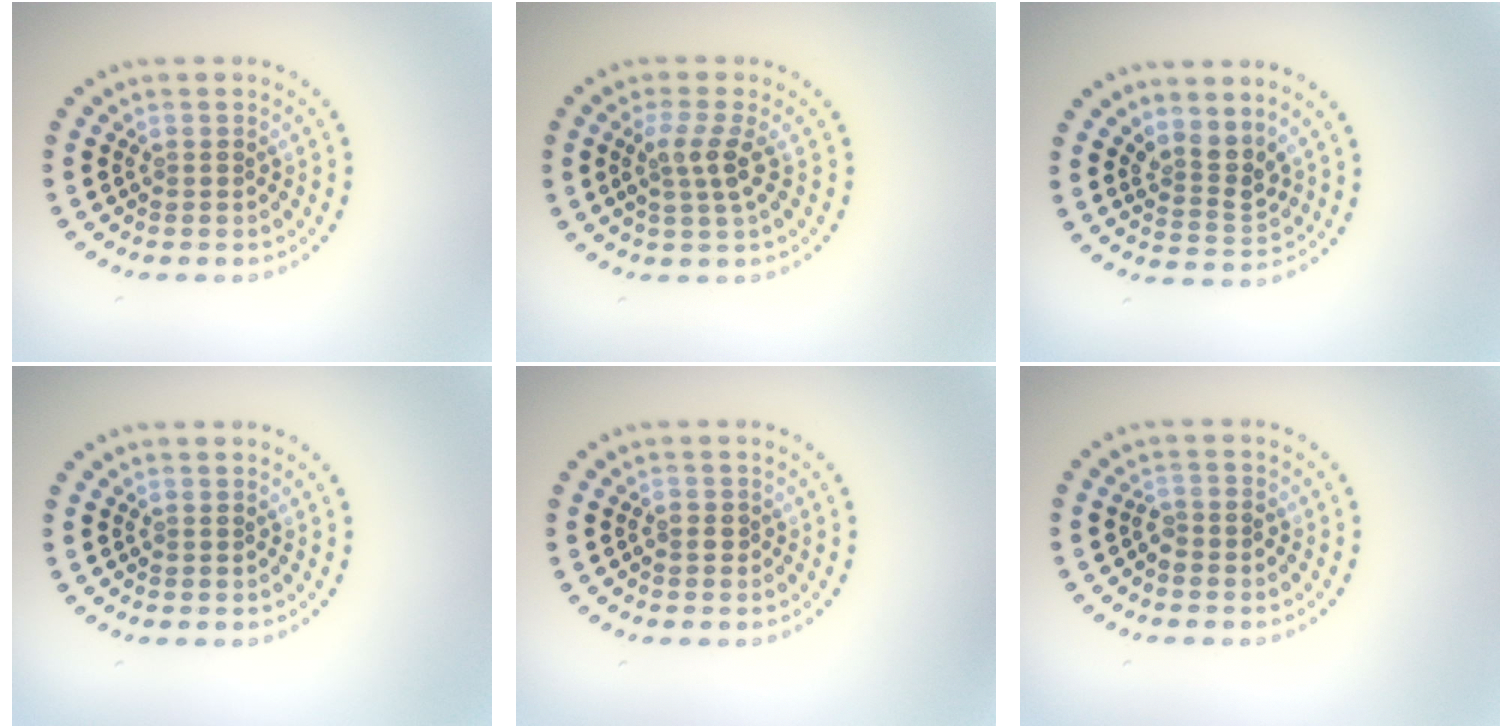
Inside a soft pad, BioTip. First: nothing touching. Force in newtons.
{"total": 2.5, "press": 2.0, "slide": 1.5}
{"total": 2.6, "press": 1.9, "slide": 1.8}
{"total": 0.0}
{"total": 0.6, "press": 0.6, "slide": 0.3}
{"total": 1.3, "press": 1.1, "slide": 0.6}